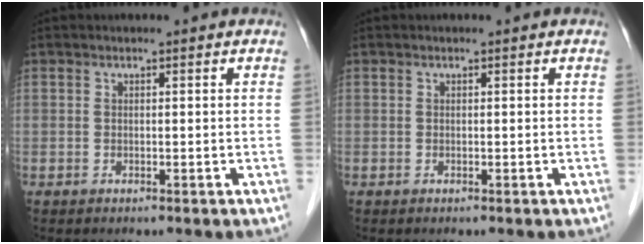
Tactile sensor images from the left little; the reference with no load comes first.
{"total": 0.0}